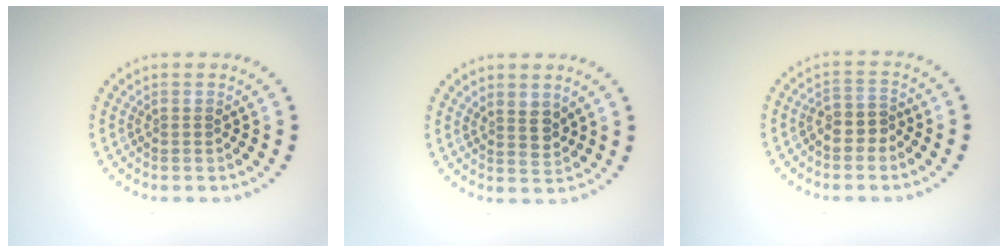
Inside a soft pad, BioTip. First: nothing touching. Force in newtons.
{"total": 2.0, "press": 1.7, "slide": 1.0}
{"total": 1.7, "press": 1.5, "slide": 0.8}